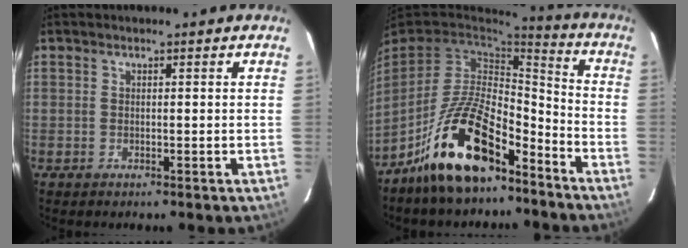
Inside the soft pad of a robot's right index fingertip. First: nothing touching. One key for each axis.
{"total": 17.7, "fx": -11.3, "fy": 7.2, "fz": 11.4, "tx": -0.228, "ty": 0.011, "tz": -0.199}